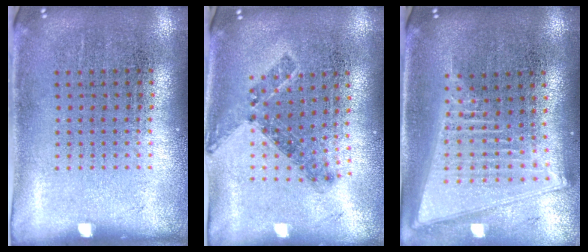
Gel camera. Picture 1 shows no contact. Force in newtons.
{"total": 0.8, "press": 0.8, "slide": 0.3}
{"total": 2.1, "press": 1.8, "slide": 1.1}